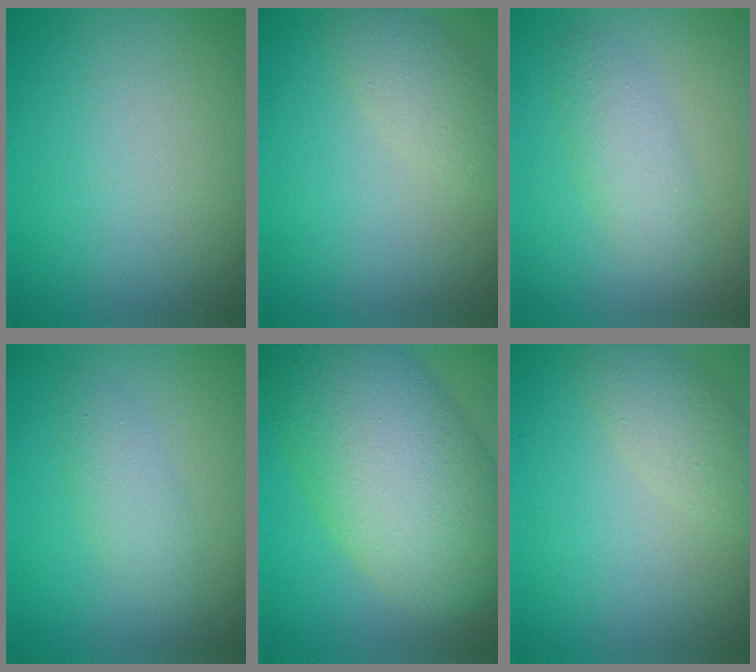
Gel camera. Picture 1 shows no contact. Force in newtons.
{"total": 2.4, "press": 2.4, "slide": 0.2}
{"total": 2.5, "press": 2.5, "slide": 0.1}
{"total": 2.0, "press": 2.0, "slide": 0.2}
{"total": 12.7, "press": 12.7, "slide": 0.5}
{"total": 2.4, "press": 2.4, "slide": 0.2}